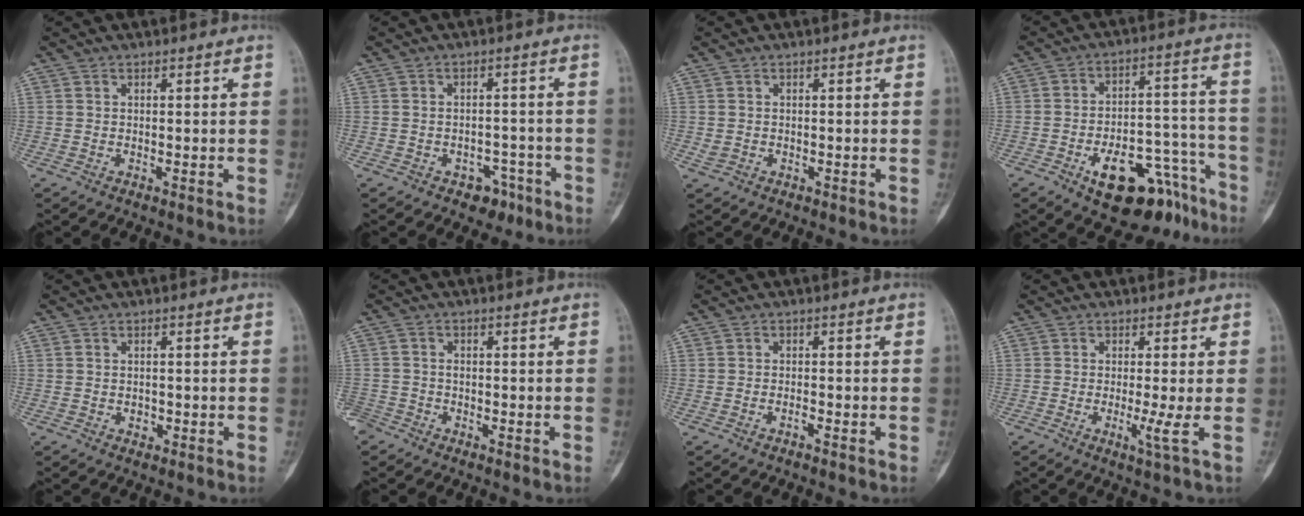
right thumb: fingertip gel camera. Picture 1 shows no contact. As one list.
[{"total": 4.8, "force": [-3.0, 3.3, 1.8], "torque": [0.001, 0.027, -0.036]}, {"total": 1.3, "force": [-0.3, 1.1, 0.6], "torque": [-0.014, 0.001, -0.004]}, {"total": 17.8, "force": [-10.9, 8.3, 11.4], "torque": [-0.124, 0.091, -0.158]}, {"total": 1.1, "force": [-0.4, 0.9, 0.5], "torque": [-0.002, 0.001, -0.004]}, {"total": 3.7, "force": [-2.7, 2.4, 0.6], "torque": [-0.008, 0.012, -0.057]}, {"total": 1.0, "force": [-0.8, 0.3, 0.5], "torque": [-0.012, 0.008, -0.014]}, {"total": 2.7, "force": [-0.5, -0.4, 2.6], "torque": [-0.060, -0.011, -0.014]}]